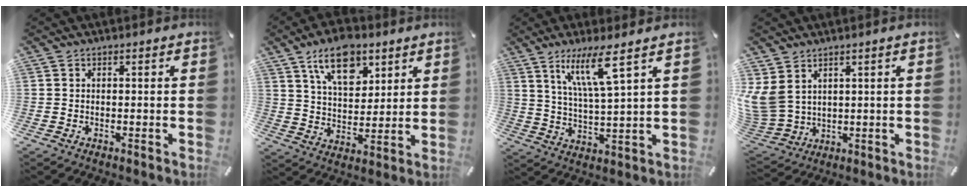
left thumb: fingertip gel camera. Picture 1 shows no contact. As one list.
[{"total": 12.9, "force": [7.6, 7.4, 7.4], "torque": [-0.118, -0.025, 0.135]}, {"total": 11.0, "force": [6.6, 1.7, 8.7], "torque": [-0.169, -0.019, 0.111]}, {"total": 8.9, "force": [3.8, 7.0, 4.0], "torque": [-0.120, -0.019, 0.076]}]